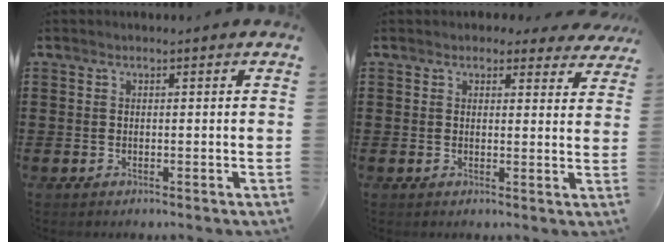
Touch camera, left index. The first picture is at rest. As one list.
[{"total": 2.8, "force": [2.4, 1.3, 0.5], "torque": [-0.003, -0.006, 0.041]}]